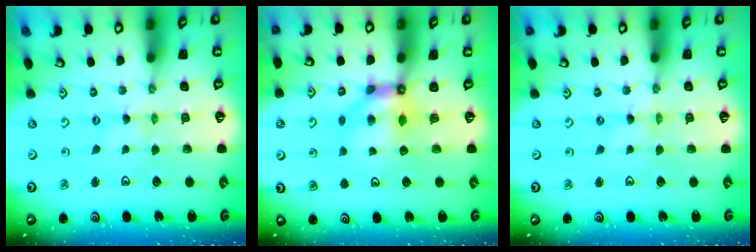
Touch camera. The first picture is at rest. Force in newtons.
{"total": 6.4, "press": 6.3, "slide": 0.4}
{"total": 0.0}